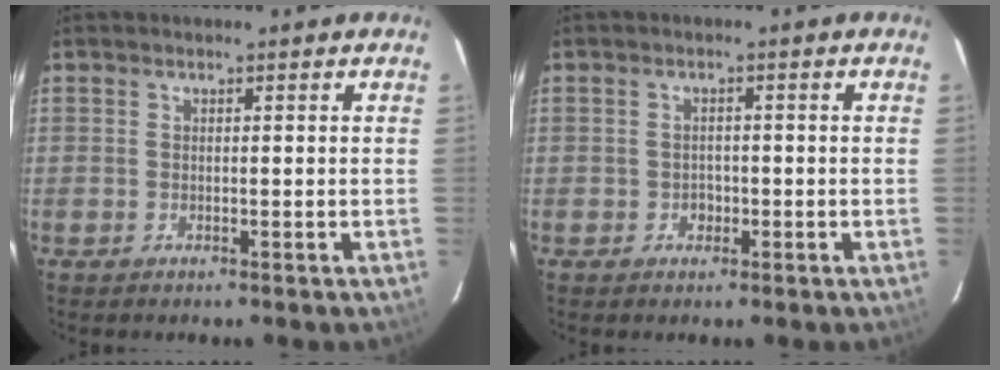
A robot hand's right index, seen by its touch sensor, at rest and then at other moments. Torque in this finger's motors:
{"motor_torque": [0.01, 0.06, 0.03, 0.00]}